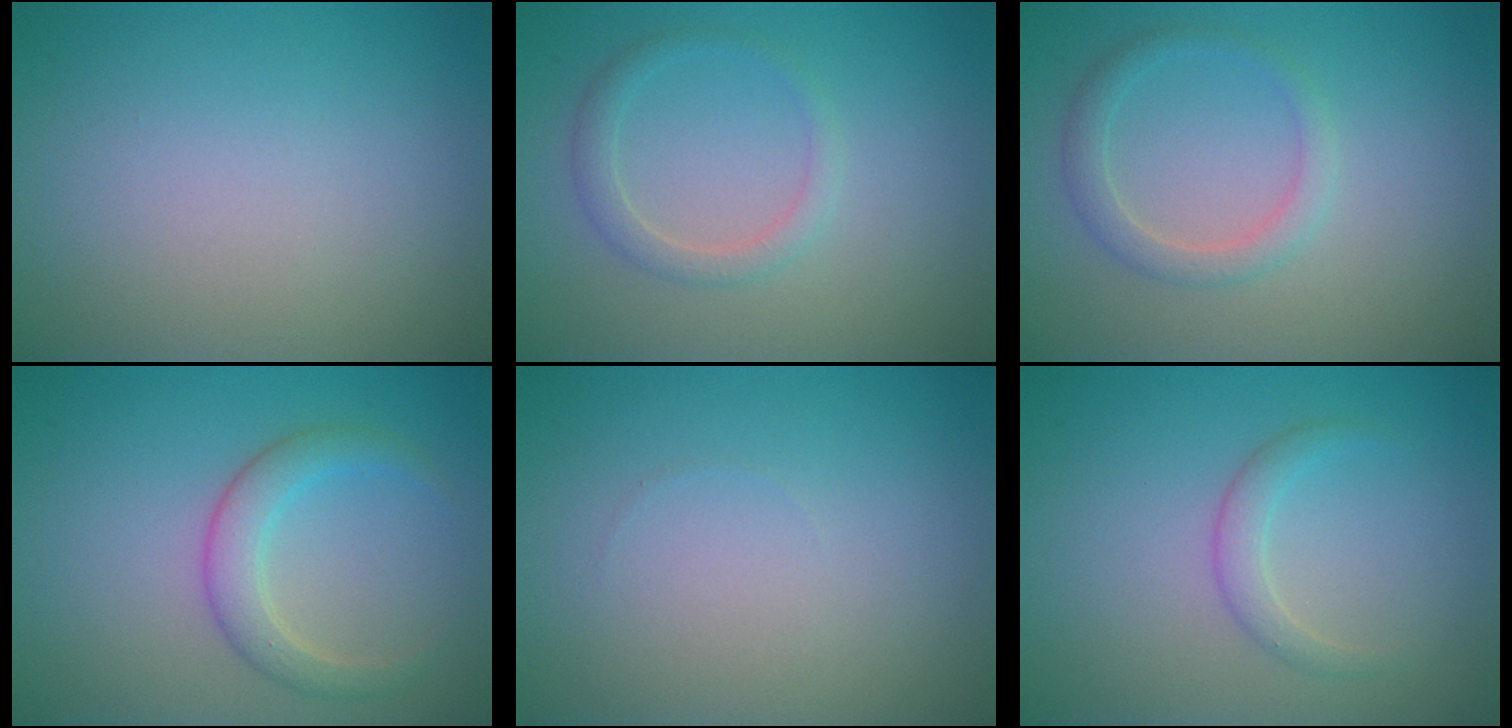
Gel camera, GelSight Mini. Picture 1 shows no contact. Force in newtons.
{"total": 1.8, "press": 1.8, "slide": 0.1}
{"total": 2.0, "press": 2.0, "slide": 0.0}
{"total": 2.9, "press": 2.9, "slide": 0.3}
{"total": 0.0}
{"total": 1.6, "press": 1.6, "slide": 0.0}